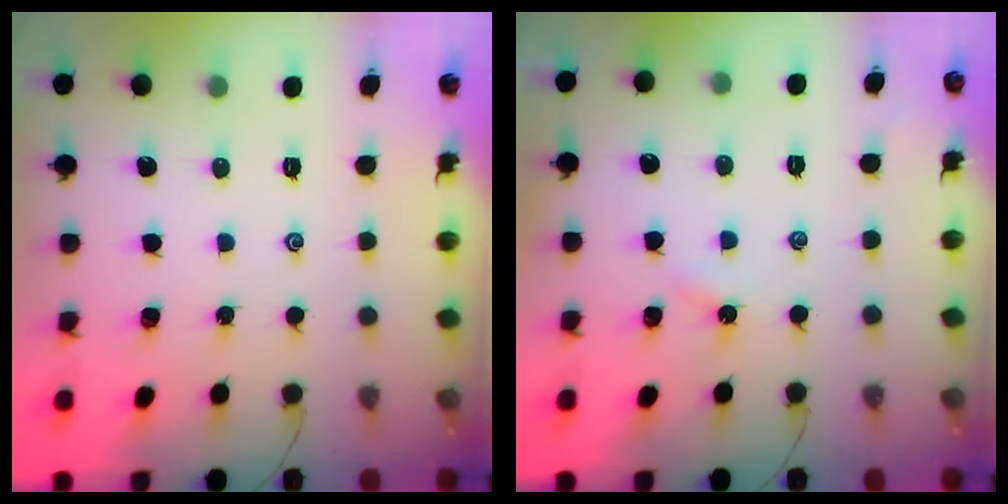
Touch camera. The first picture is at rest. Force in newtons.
{"total": 1.5, "press": 1.5, "slide": 0.3}